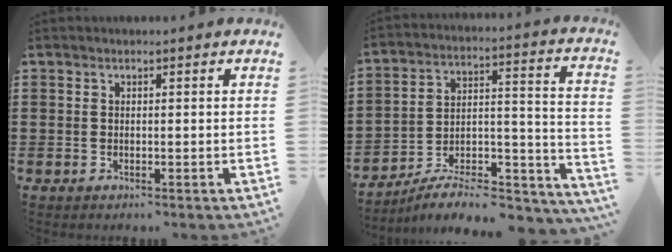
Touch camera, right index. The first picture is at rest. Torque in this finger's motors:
{"motor_torque": [1.22, 0.91, 0.38, 0.08]}